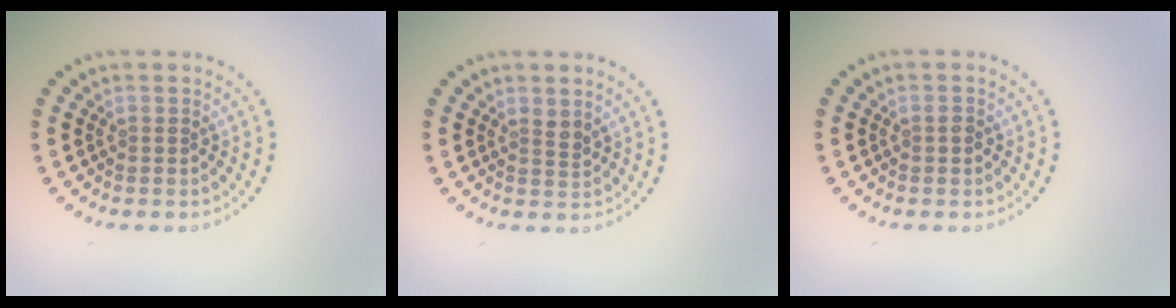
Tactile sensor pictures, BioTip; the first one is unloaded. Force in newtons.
{"total": 1.2, "press": 0.9, "slide": 0.8}
{"total": 0.7, "press": 0.7, "slide": 0.0}